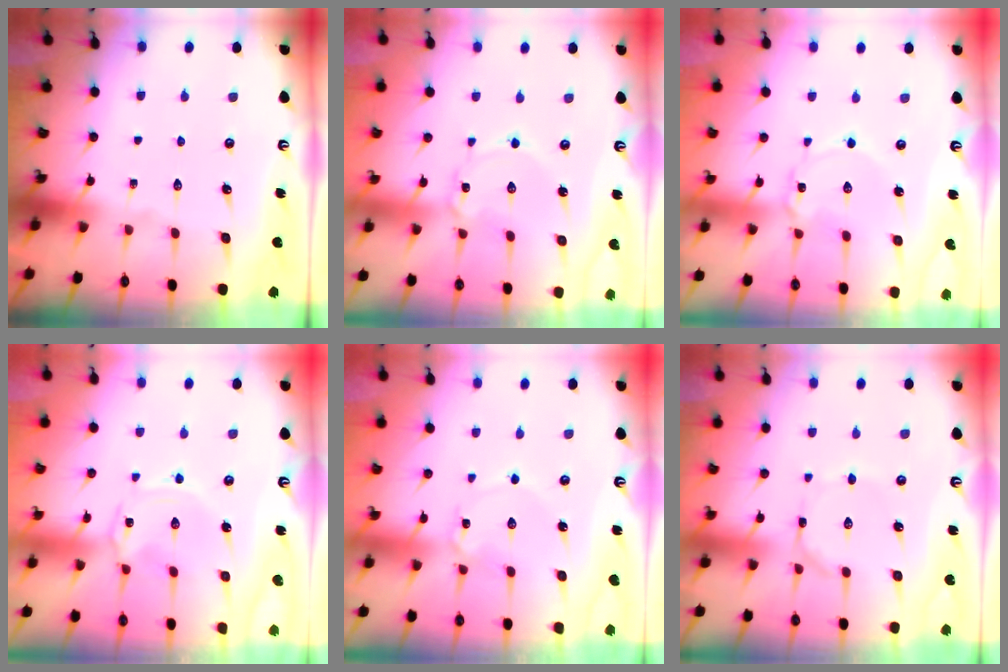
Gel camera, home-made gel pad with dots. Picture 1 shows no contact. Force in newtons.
{"total": 2.3, "press": 2.3, "slide": 0.2}
{"total": 1.7, "press": 1.7, "slide": 0.0}
{"total": 1.2, "press": 1.2, "slide": 0.2}
{"total": 1.7, "press": 1.7, "slide": 0.1}
{"total": 1.6, "press": 1.6, "slide": 0.1}